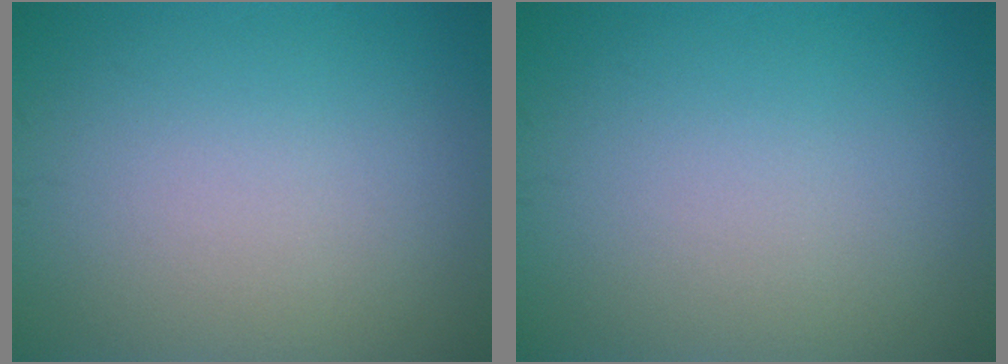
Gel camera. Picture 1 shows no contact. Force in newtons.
{"total": 0.0}